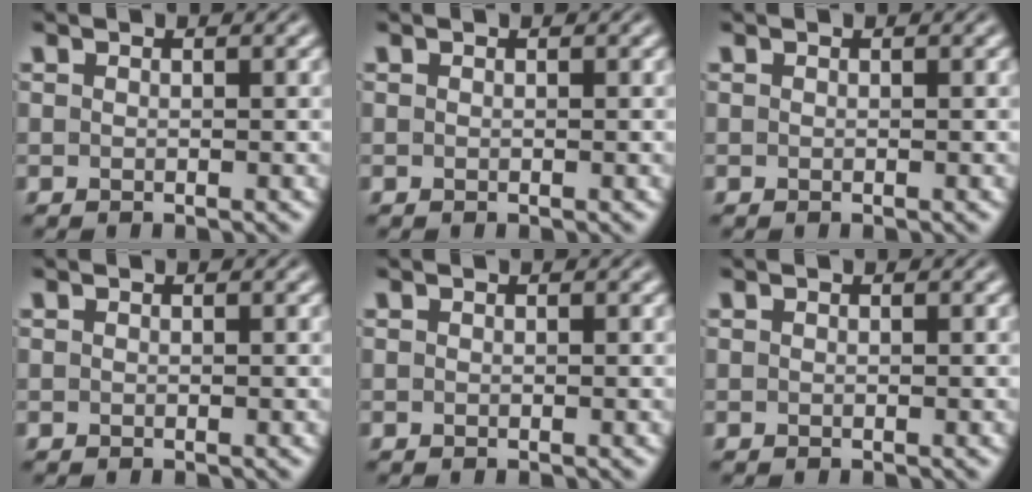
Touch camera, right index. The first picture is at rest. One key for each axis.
{"total": 0.0}
{"total": 0.0}
{"total": 0.0}
{"total": 0.0}
{"total": 0.0}